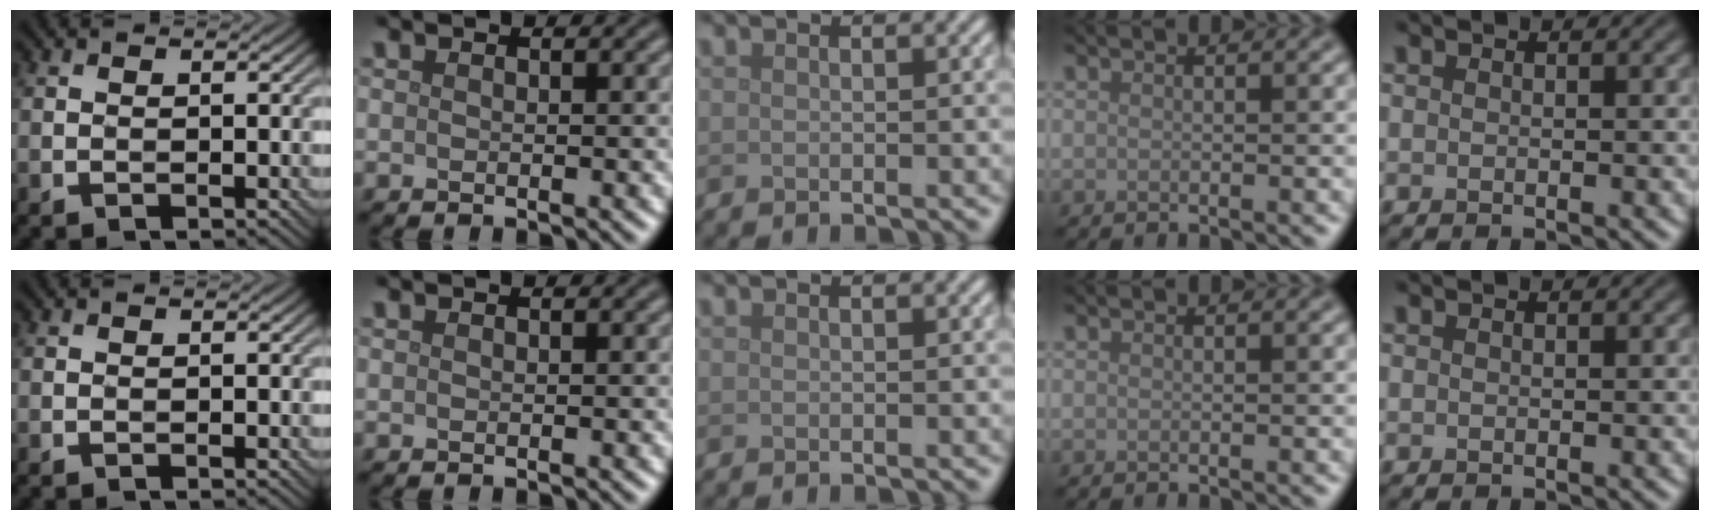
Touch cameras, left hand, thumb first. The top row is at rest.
{}